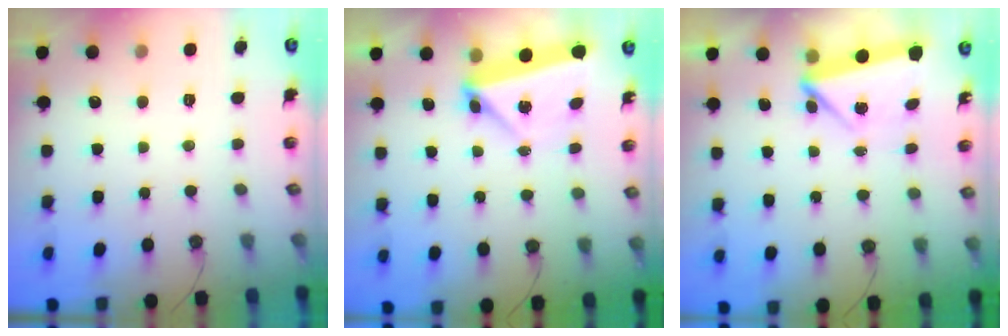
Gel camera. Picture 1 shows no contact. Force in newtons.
{"total": 6.0, "press": 4.6, "slide": 3.9}
{"total": 6.0, "press": 6.0, "slide": 0.6}